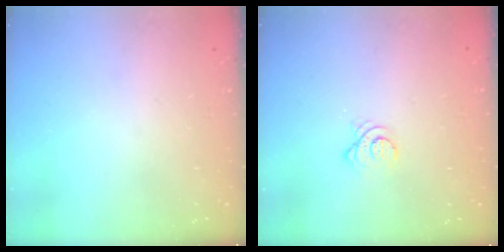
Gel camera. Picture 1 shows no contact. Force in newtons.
{"total": 3.1, "press": 3.1, "slide": 0.3}